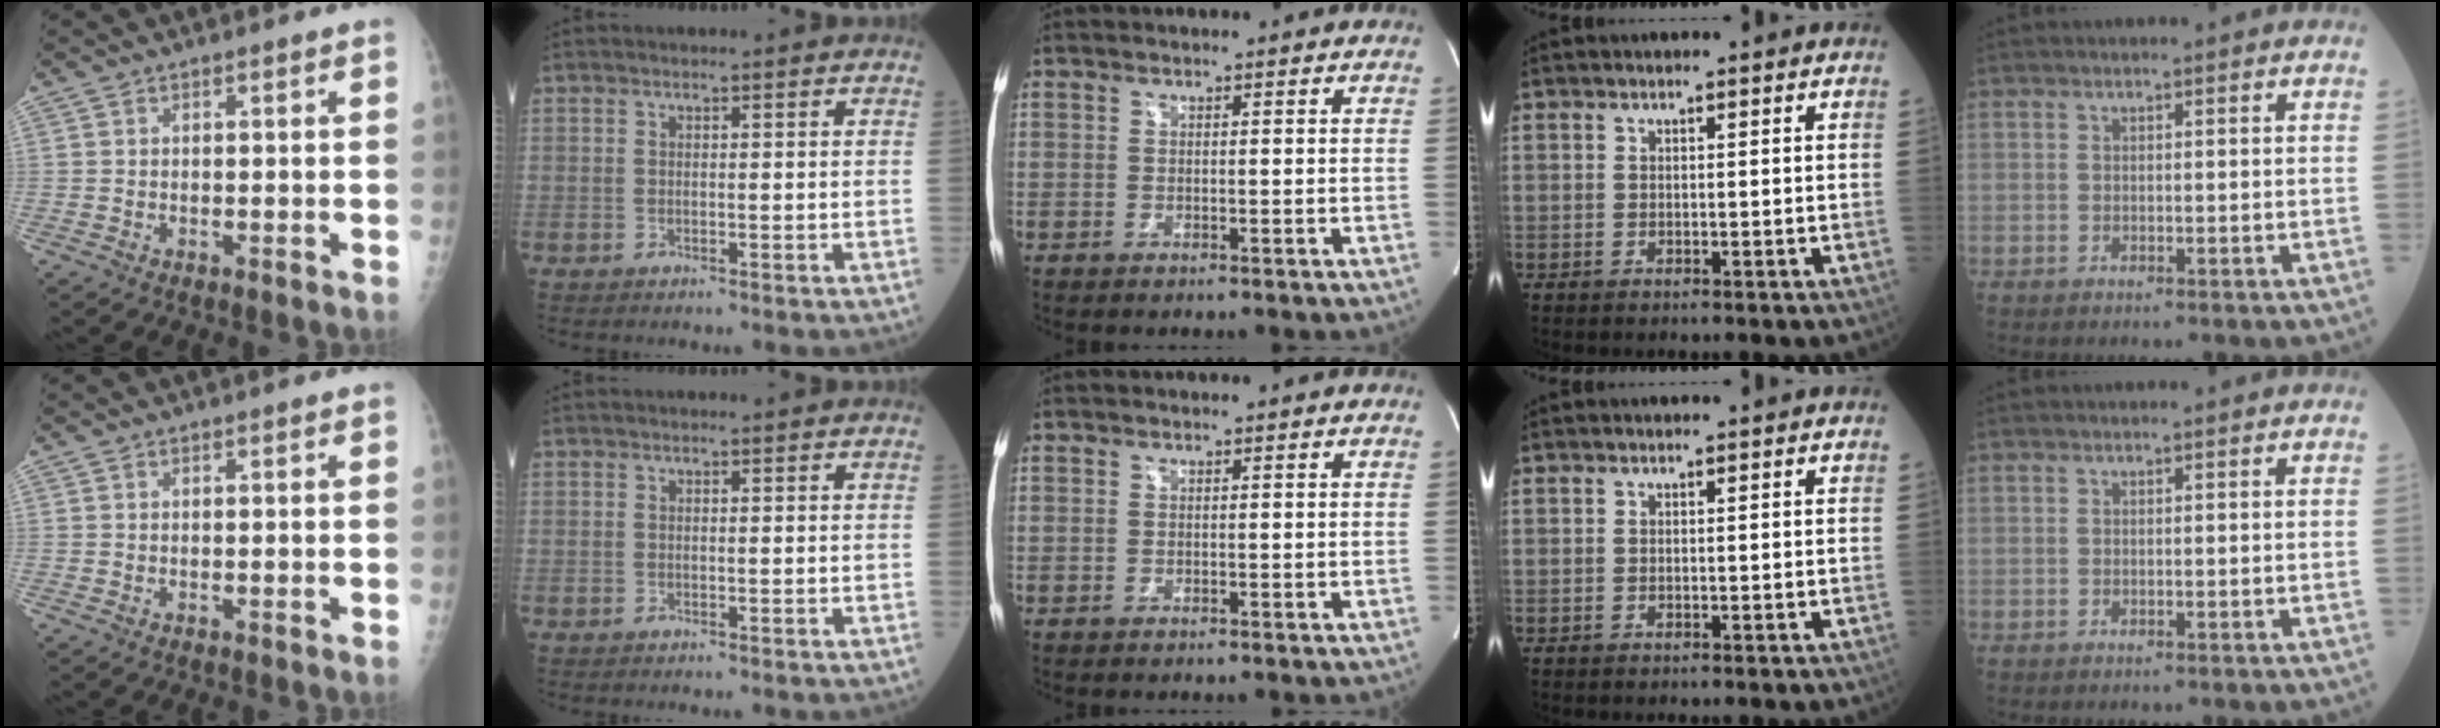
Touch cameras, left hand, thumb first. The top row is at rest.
{}